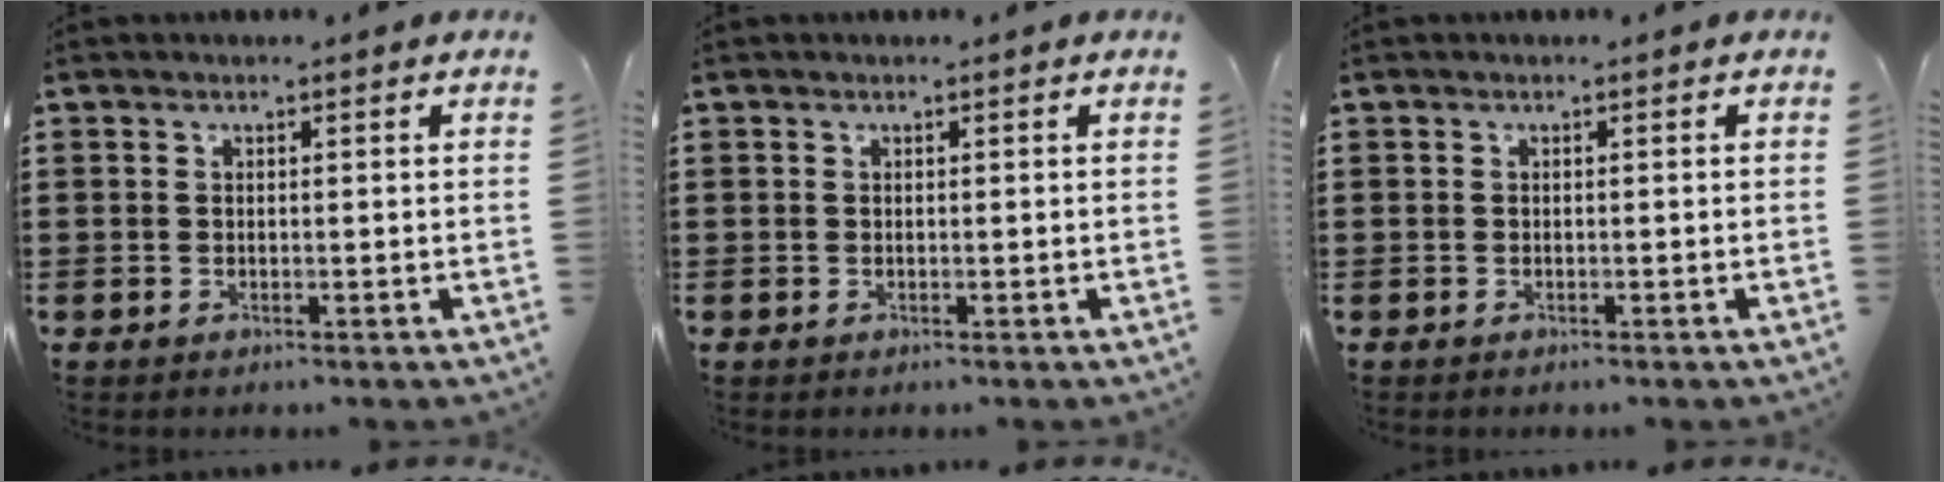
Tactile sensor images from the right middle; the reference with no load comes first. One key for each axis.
{"total": 0.0}
{"total": 0.0}